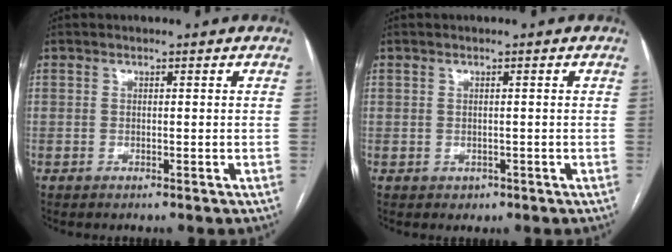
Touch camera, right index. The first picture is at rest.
{"total": 1.2, "force": [-0.3, 1.1, 0.2], "torque": [-0.001, 0.002, 0.000]}